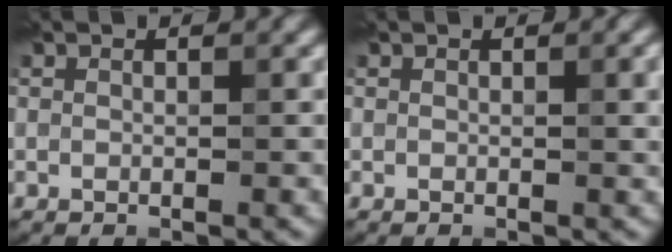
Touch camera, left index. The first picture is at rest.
{"total": 1.6, "force": [0.3, 0.4, 1.6], "torque": [-0.016, 0.002, 0.003]}